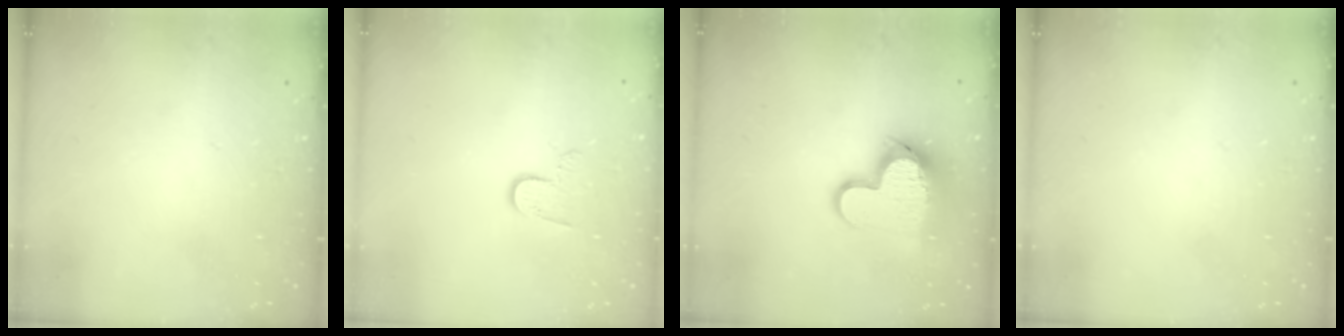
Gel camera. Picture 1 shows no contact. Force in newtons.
{"total": 7.1, "press": 7.1, "slide": 0.7}
{"total": 13.9, "press": 13.8, "slide": 1.8}
{"total": 0.0}